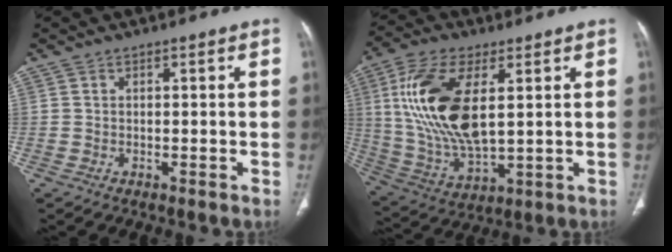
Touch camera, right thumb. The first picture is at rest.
{"total": 18.9, "force": [4.1, 8.7, 16.2], "torque": [-0.332, -0.016, 0.086]}